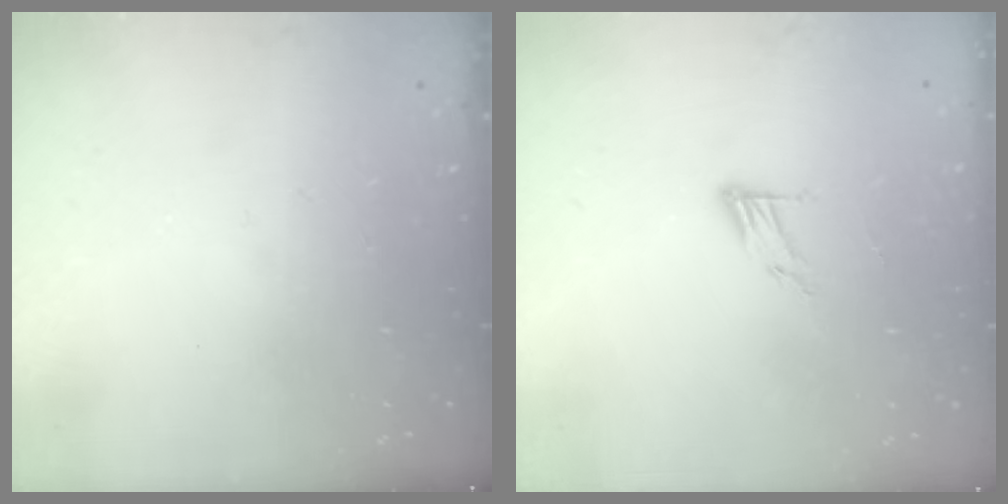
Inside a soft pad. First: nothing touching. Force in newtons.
{"total": 6.0, "press": 5.9, "slide": 0.5}